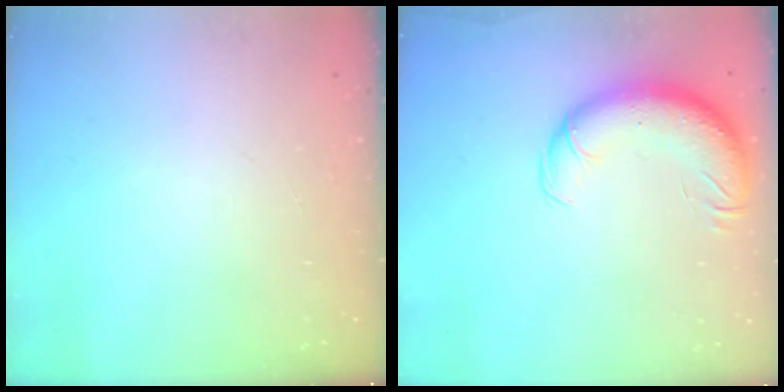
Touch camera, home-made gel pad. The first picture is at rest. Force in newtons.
{"total": 13.7, "press": 13.2, "slide": 3.5}